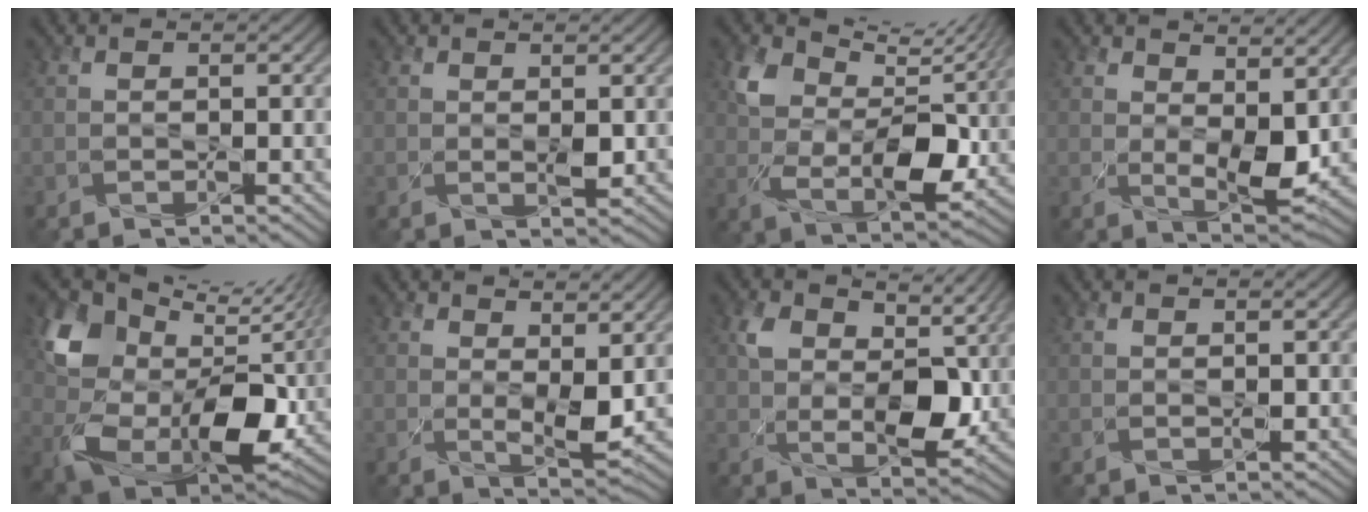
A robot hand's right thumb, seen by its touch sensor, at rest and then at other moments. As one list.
[{"total": 1.6, "force": [0.6, 0.7, 1.3], "torque": [-0.029, -0.007, 0.015]}, {"total": 10.7, "force": [5.1, 5.5, 7.6], "torque": [-0.162, -0.011, 0.104]}, {"total": 6.4, "force": [2.1, 3.2, 5.1], "torque": [-0.099, -0.014, 0.042]}, {"total": 16.1, "force": [4.9, 10.7, 11.0], "torque": [-0.237, -0.012, 0.102]}, {"total": 4.5, "force": [1.6, 2.0, 3.8], "torque": [-0.076, -0.014, 0.033]}, {"total": 8.5, "force": [2.5, 4.9, 6.4], "torque": [-0.127, -0.017, 0.047]}, {"total": 0.8, "force": [0.4, 0.4, 0.6], "torque": [-0.011, -0.002, 0.008]}]